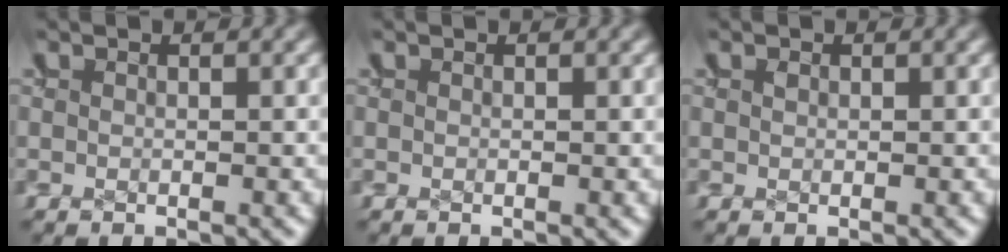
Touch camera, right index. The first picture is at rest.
{"total": 0.0}
{"total": 0.0}